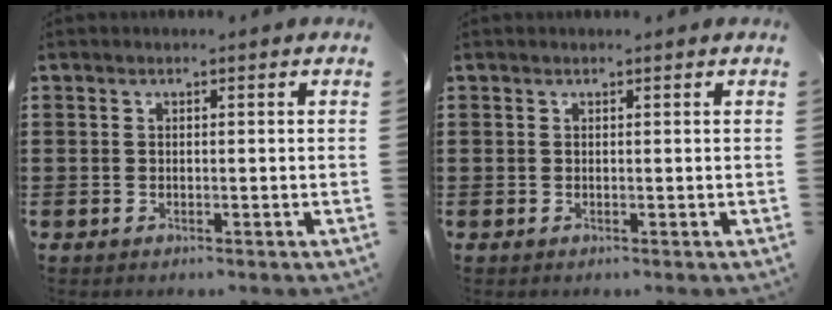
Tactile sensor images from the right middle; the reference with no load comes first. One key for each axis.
{"total": 0.0}